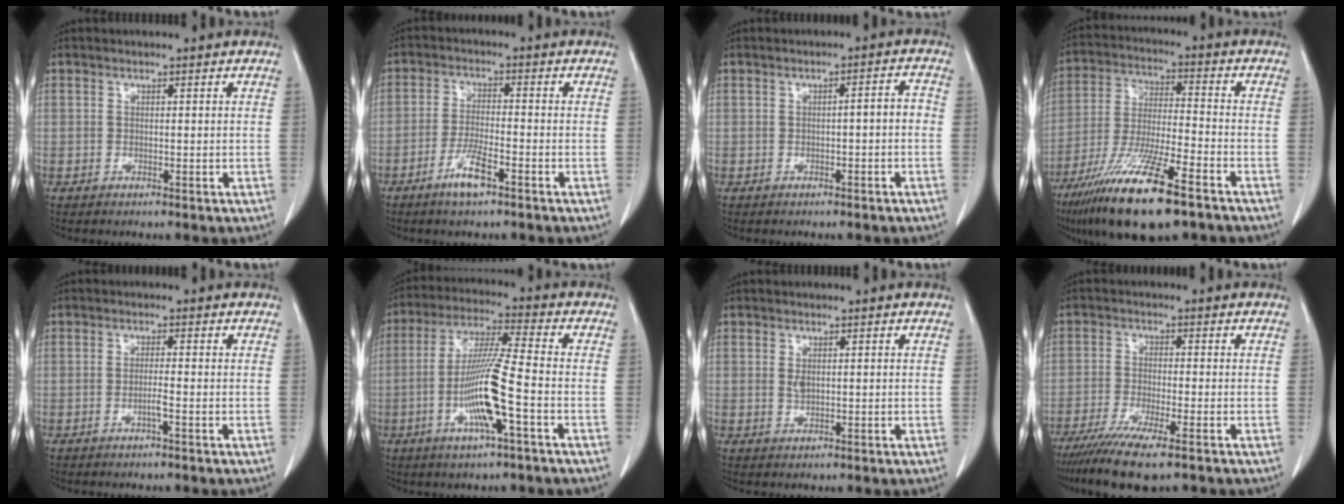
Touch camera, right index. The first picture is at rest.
{"total": 5.4, "force": [-3.3, 0.8, 4.2], "torque": [-0.085, -0.004, -0.062]}
{"total": 2.5, "force": [-0.6, 0.4, 2.4], "torque": [-0.031, 0.008, -0.010]}
{"total": 17.4, "force": [-11.0, 2.4, 13.2], "torque": [-0.257, -0.044, -0.201]}
{"total": 1.6, "force": [-0.7, -0.3, 1.4], "torque": [-0.026, 0.000, -0.014]}
{"total": 11.7, "force": [-3.5, 0.0, 11.1], "torque": [-0.220, -0.006, -0.070]}
{"total": 1.3, "force": [0.3, 0.6, 1.1], "torque": [-0.022, -0.004, 0.008]}
{"total": 9.3, "force": [-6.7, 0.6, 6.4], "torque": [-0.105, -0.023, -0.109]}